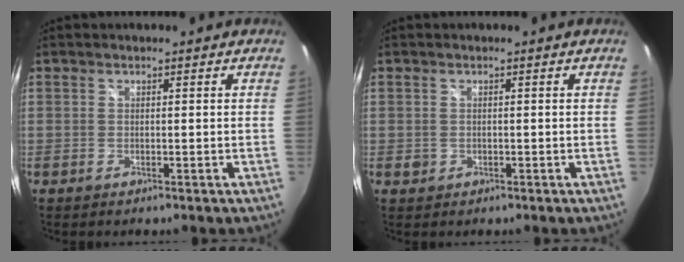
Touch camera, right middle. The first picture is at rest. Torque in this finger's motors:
{"motor_torque": [0.22, -0.32, 0.03, 0.01]}